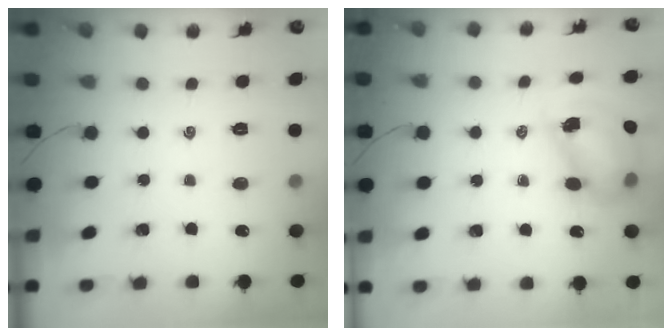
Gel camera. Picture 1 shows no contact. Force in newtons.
{"total": 9.6, "press": 9.5, "slide": 1.9}